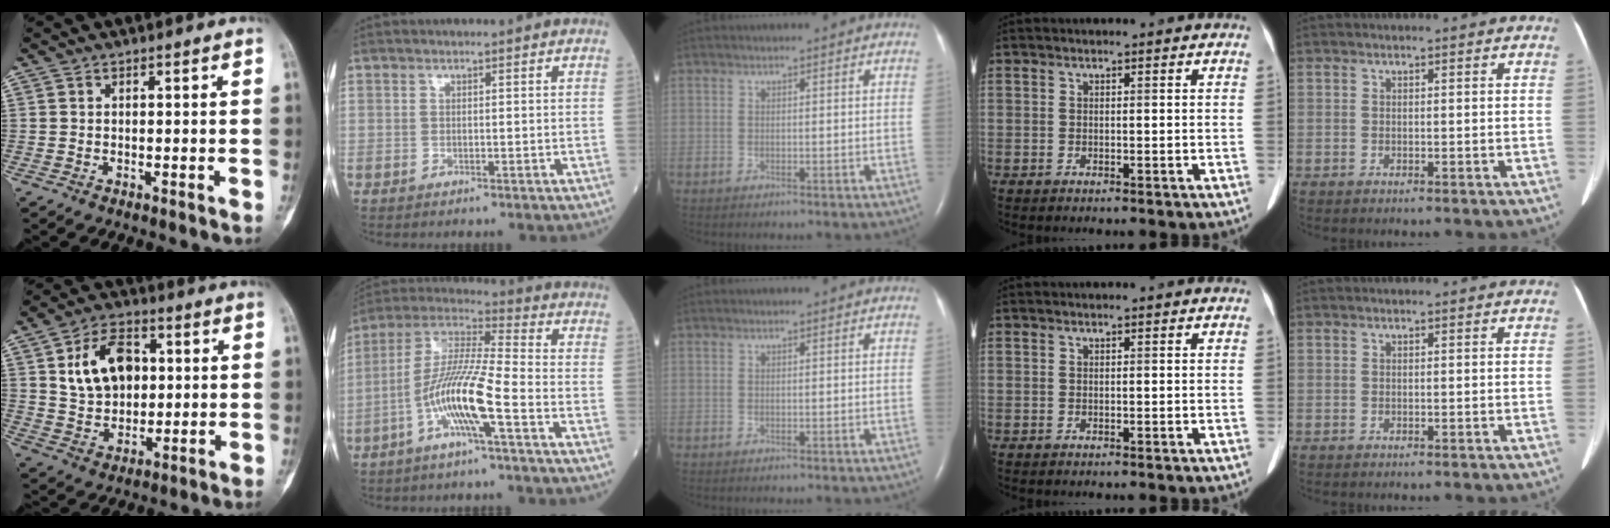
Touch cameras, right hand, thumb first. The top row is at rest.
{"thumb": {"total": 12.8, "force": [3.0, 8.8, 8.8], "torque": [-0.118, -0.001, 0.055]}, "index": {"total": 12.2, "force": [-4.6, 0.2, 11.3], "torque": [-0.228, 0.005, -0.094]}}